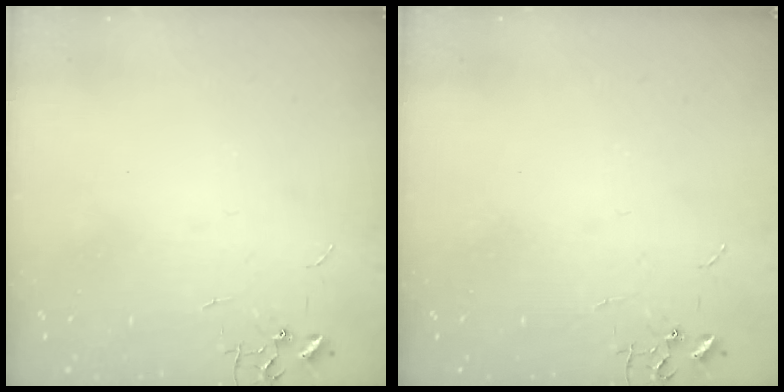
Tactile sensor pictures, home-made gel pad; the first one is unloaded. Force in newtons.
{"total": 0.0}